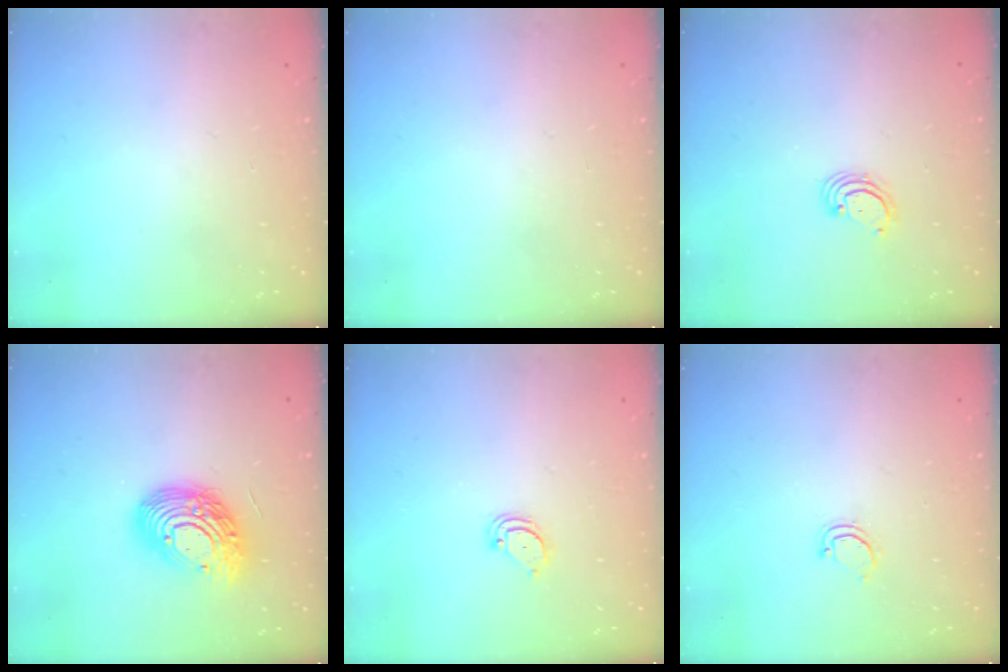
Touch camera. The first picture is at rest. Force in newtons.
{"total": 0.0}
{"total": 2.7, "press": 2.7, "slide": 0.3}
{"total": 16.1, "press": 16.0, "slide": 1.3}
{"total": 2.4, "press": 2.4, "slide": 0.2}
{"total": 3.1, "press": 3.1, "slide": 0.2}